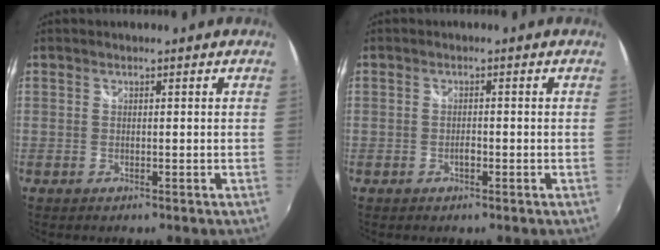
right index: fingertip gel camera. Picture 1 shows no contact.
{"total": 1.1, "force": [-0.7, 0.5, 0.7], "torque": [-0.015, -0.001, -0.011]}